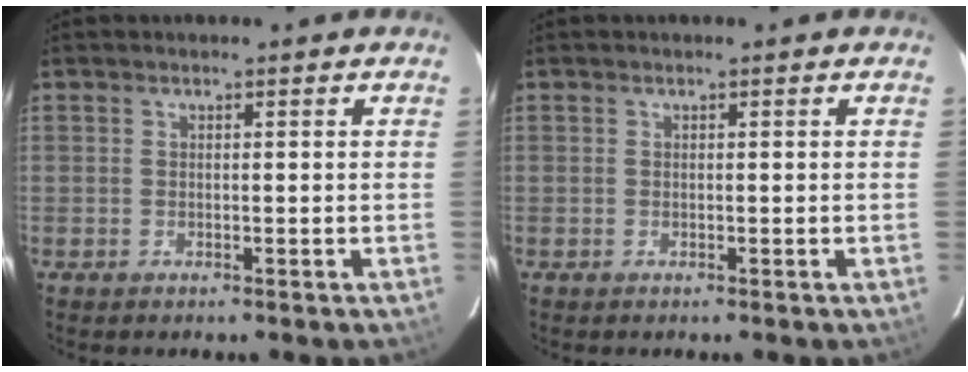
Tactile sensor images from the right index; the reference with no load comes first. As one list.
[{"total": 0.0}]